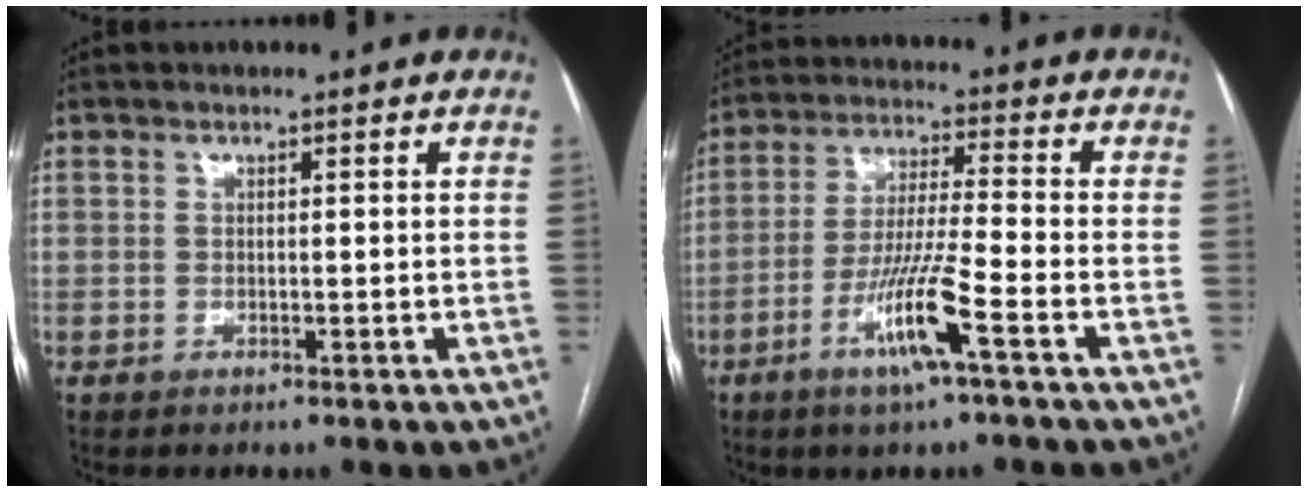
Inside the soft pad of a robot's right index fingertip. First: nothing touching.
{"total": 10.0, "force": [-4.7, -0.4, 8.8], "torque": [-0.170, -0.011, -0.092]}